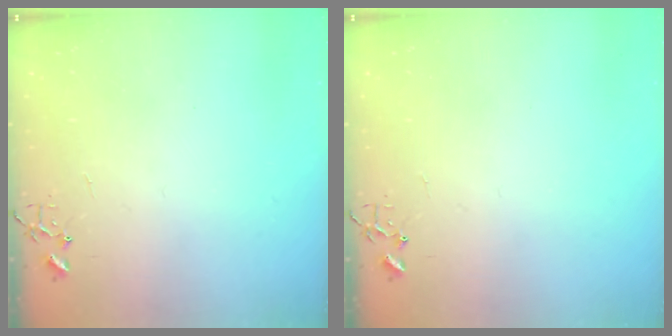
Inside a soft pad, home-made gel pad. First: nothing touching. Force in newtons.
{"total": 0.0}